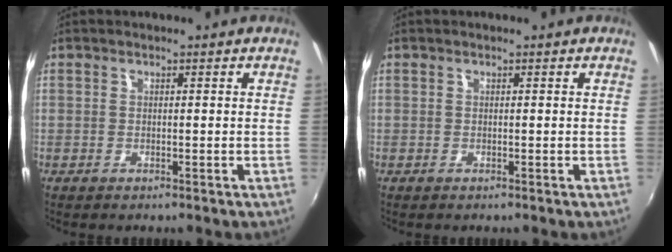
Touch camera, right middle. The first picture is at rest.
{"total": 0.0}